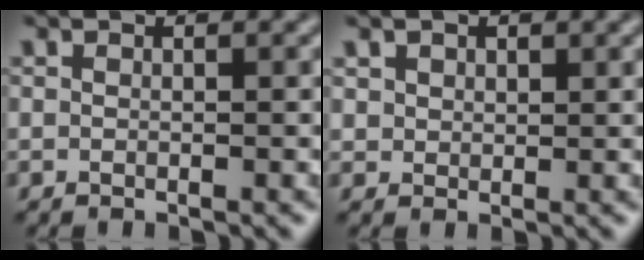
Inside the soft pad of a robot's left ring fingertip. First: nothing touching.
{"total": 1.8, "force": [1.1, 1.3, 0.4], "torque": [-0.013, -0.005, 0.027]}